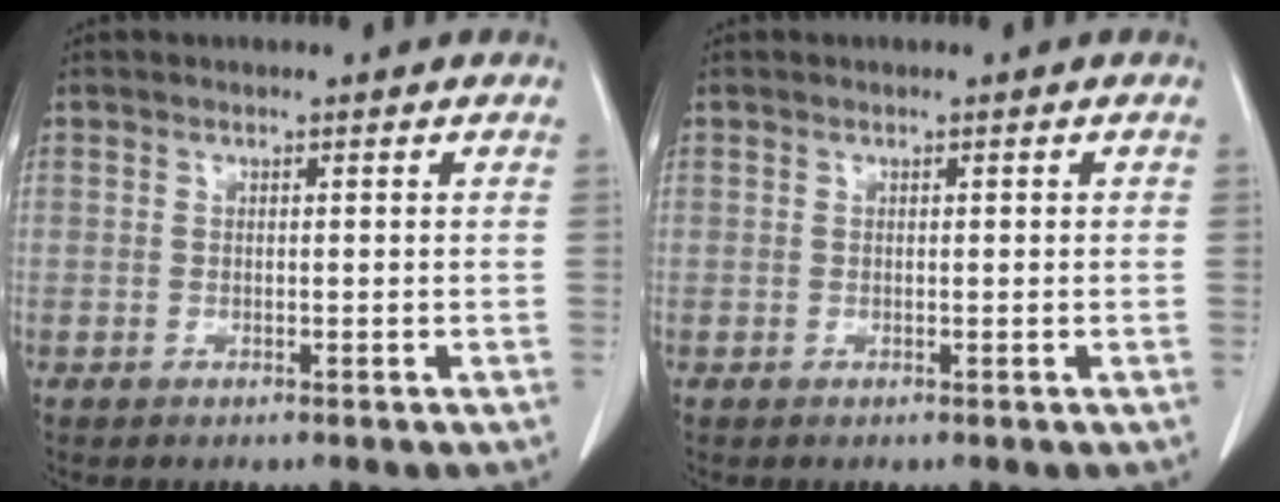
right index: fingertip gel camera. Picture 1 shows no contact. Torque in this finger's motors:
{"motor_torque": [-0.05, 0.01, -0.01, -0.01]}